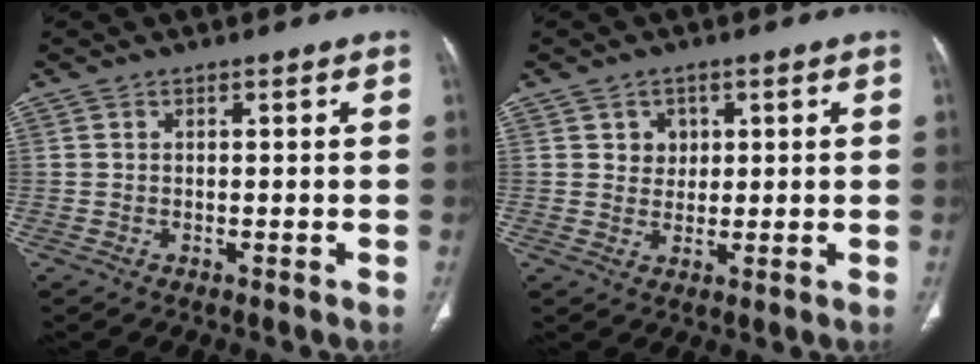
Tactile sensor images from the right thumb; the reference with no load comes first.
{"total": 3.2, "force": [1.2, 2.8, 1.0], "torque": [0.004, -0.005, 0.018]}